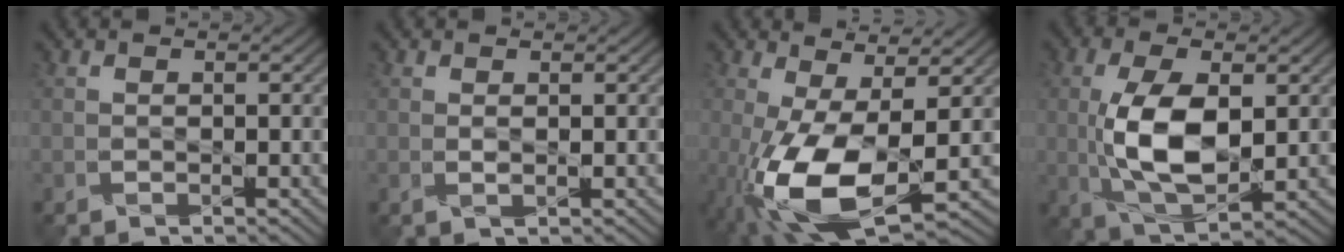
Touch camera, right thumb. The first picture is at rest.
{"total": 0.7, "force": [0.3, 0.1, 0.6], "torque": [-0.014, -0.001, 0.004]}
{"total": 11.4, "force": [-2.9, 4.4, 10.1], "torque": [-0.225, -0.016, -0.051]}
{"total": 10.0, "force": [0.2, 4.7, 8.8], "torque": [-0.187, -0.002, 0.009]}